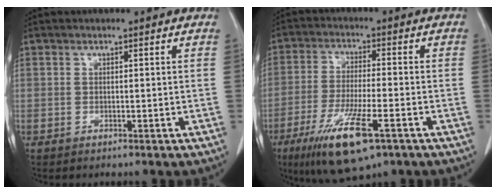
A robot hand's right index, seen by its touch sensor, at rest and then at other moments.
{"total": 12.8, "force": [-6.9, 2.5, 10.5], "torque": [-0.199, -0.028, -0.116]}